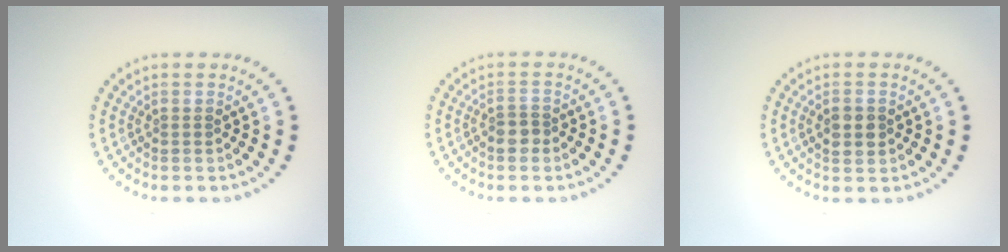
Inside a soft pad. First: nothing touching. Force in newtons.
{"total": 1.6, "press": 1.5, "slide": 0.7}
{"total": 2.6, "press": 2.6, "slide": 0.2}